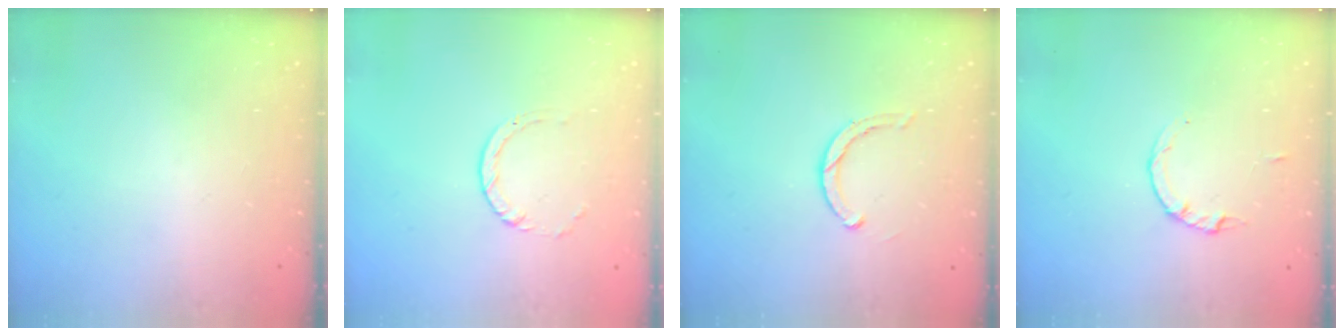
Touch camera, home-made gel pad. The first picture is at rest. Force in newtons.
{"total": 1.0, "press": 1.0, "slide": 0.1}
{"total": 2.8, "press": 2.7, "slide": 0.3}
{"total": 2.2, "press": 2.1, "slide": 0.3}